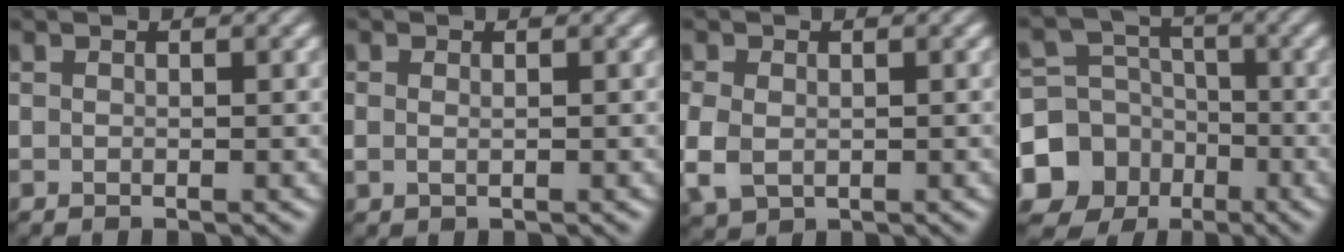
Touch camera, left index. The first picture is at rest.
{"total": 0.7, "force": [0.0, 0.5, 0.5], "torque": [-0.011, -0.006, 0.004]}
{"total": 3.5, "force": [-0.9, 2.5, 2.2], "torque": [-0.058, -0.012, -0.017]}
{"total": 11.0, "force": [-5.1, 9.6, 2.0], "torque": [-0.057, -0.034, -0.114]}